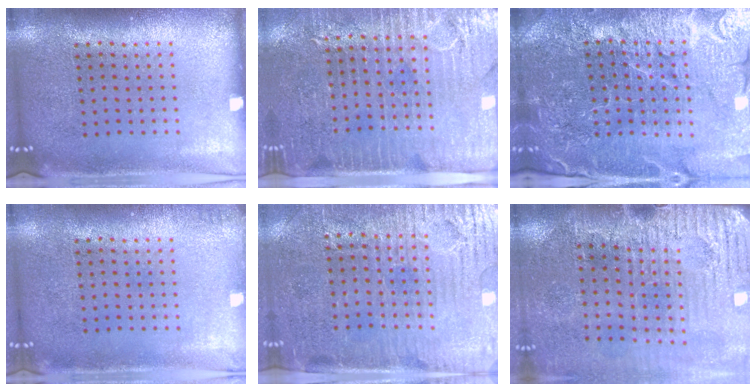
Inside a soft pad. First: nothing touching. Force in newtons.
{"total": 3.6, "press": 3.3, "slide": 1.4}
{"total": 5.5, "press": 5.0, "slide": 2.3}
{"total": 0.8, "press": 0.8, "slide": 0.0}
{"total": 3.9, "press": 3.4, "slide": 1.8}
{"total": 3.6, "press": 3.5, "slide": 0.9}